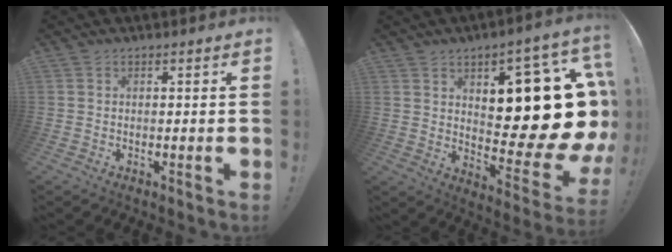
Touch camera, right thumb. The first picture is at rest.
{"total": 22.1, "force": [4.3, 9.2, 19.7], "torque": [-0.253, -0.045, 0.077]}